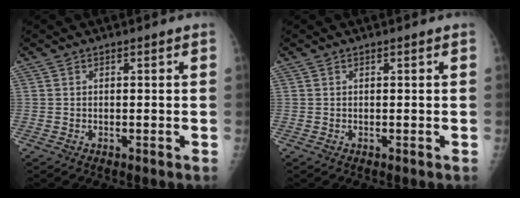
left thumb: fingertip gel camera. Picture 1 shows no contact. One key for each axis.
{"total": 0.0}